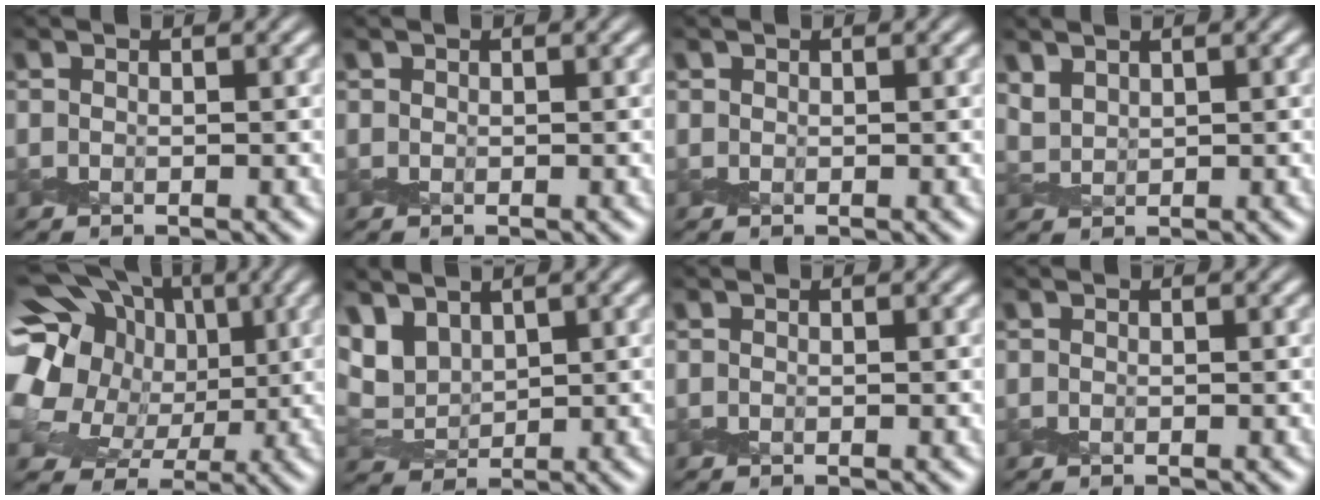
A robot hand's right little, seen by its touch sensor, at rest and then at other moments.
{"total": 0.0}
{"total": 0.0}
{"total": 1.4, "force": [1.0, 0.8, 0.5], "torque": [-0.018, -0.002, 0.025]}
{"total": 16.6, "force": [3.2, 13.7, 8.8], "torque": [-0.196, 0.035, 0.039]}
{"total": 3.1, "force": [2.2, 1.7, 1.4], "torque": [-0.040, 0.002, 0.035]}
{"total": 0.0}
{"total": 0.0}